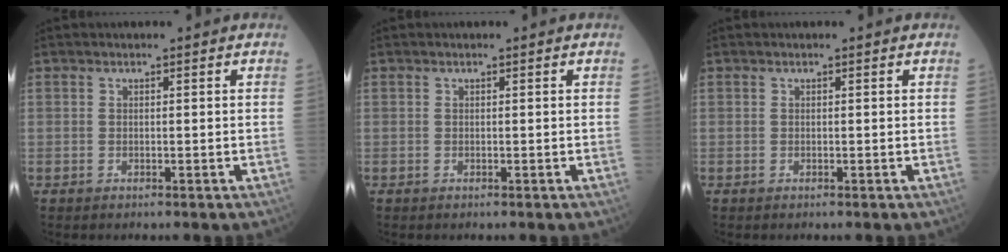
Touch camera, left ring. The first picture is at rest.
{"total": 0.0}
{"total": 0.0}